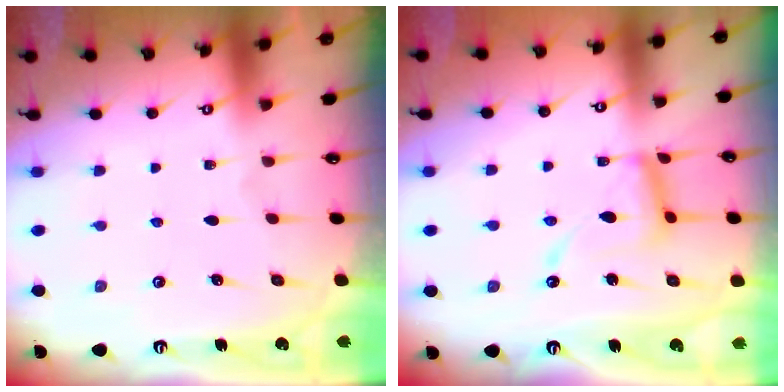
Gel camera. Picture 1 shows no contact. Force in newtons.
{"total": 13.2, "press": 13.1, "slide": 1.2}